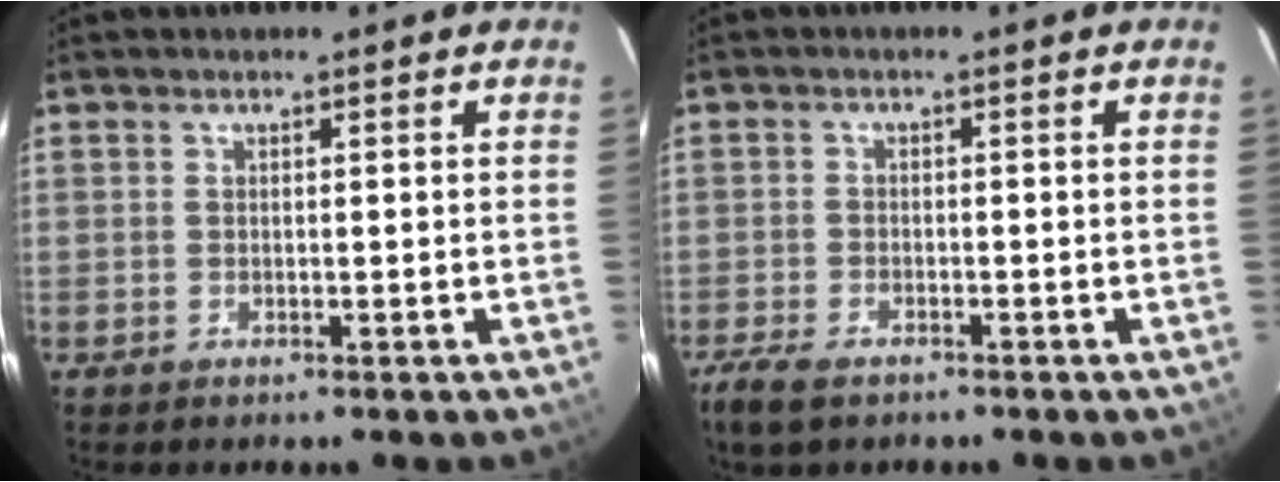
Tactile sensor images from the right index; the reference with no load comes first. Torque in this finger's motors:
{"motor_torque": [0.43, -0.35, 0.20, 0.03]}